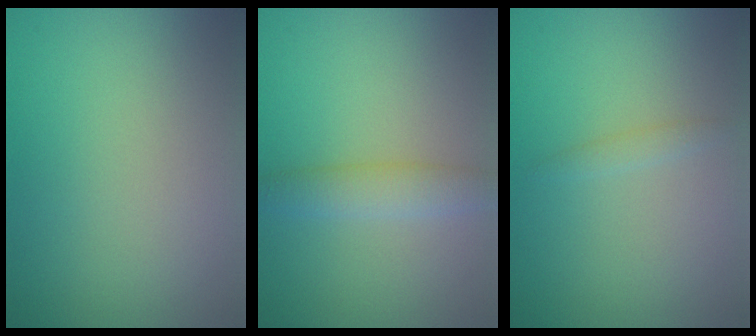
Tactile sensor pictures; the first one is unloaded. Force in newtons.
{"total": 2.8, "press": 2.8, "slide": 0.1}
{"total": 0.8, "press": 0.8, "slide": 0.1}